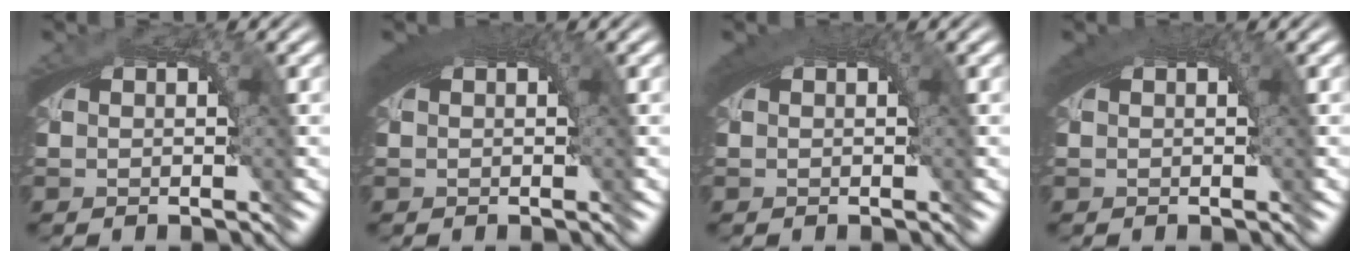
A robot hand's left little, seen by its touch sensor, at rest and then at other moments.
{"total": 3.0, "force": [1.2, 0.8, 2.6], "torque": [-0.033, 0.010, 0.017]}
{"total": 2.3, "force": [0.9, 0.5, 2.1], "torque": [-0.025, 0.008, 0.015]}
{"total": 2.1, "force": [0.9, 0.4, 1.9], "torque": [-0.024, 0.007, 0.014]}